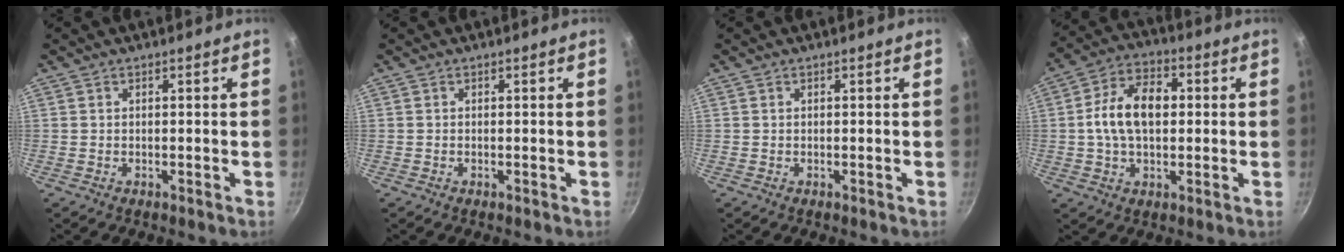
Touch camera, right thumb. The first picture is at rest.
{"total": 0.0}
{"total": 0.0}
{"total": 12.1, "force": [0.8, 7.5, 9.5], "torque": [-0.164, 0.021, 0.008]}